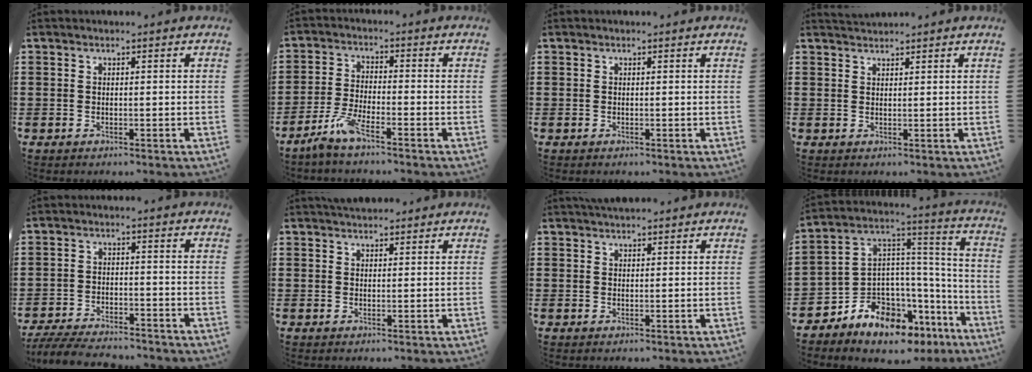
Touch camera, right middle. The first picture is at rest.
{"total": 5.1, "force": [-3.7, 0.8, 3.4], "torque": [-0.083, -0.007, -0.073]}
{"total": 0.0}
{"total": 1.5, "force": [1.5, 0.2, 0.0], "torque": [-0.003, 0.001, 0.029]}
{"total": 5.2, "force": [-5.0, 0.3, 1.5], "torque": [-0.034, -0.005, -0.100]}
{"total": 1.9, "force": [1.8, 0.6, 0.0], "torque": [-0.007, 0.002, 0.035]}
{"total": 1.6, "force": [1.6, 0.4, 0.3], "torque": [-0.010, 0.001, 0.030]}
{"total": 7.9, "force": [-7.2, 3.3, 0.5], "torque": [-0.029, -0.014, -0.140]}